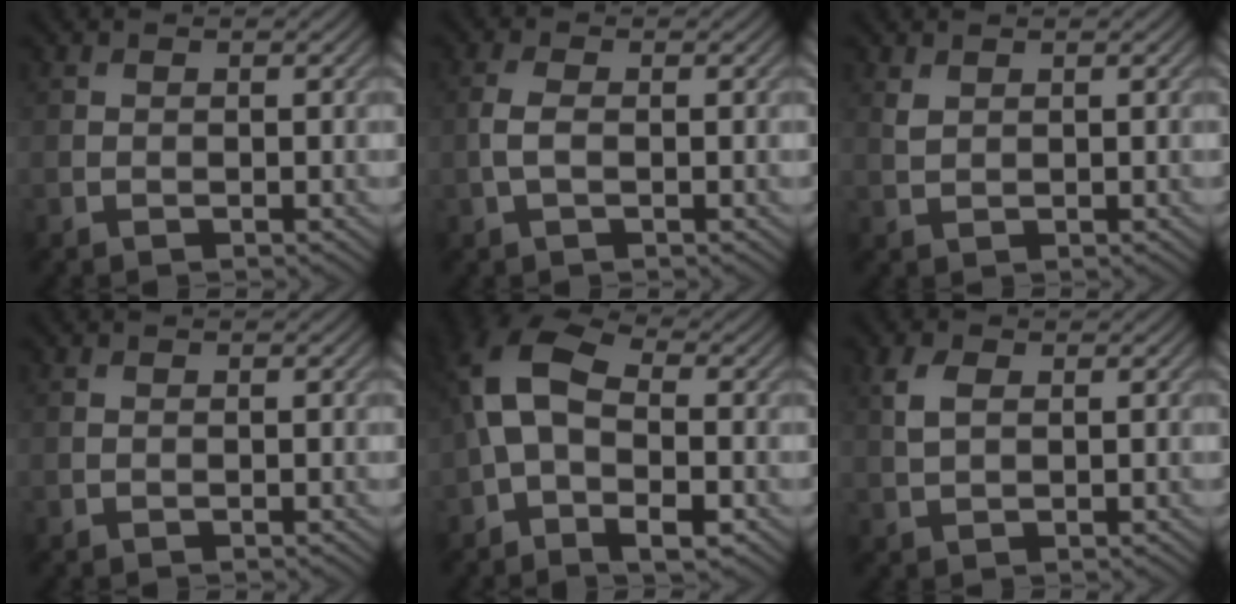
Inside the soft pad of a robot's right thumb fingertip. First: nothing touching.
{"total": 2.3, "force": [-0.3, 1.1, 2.0], "torque": [-0.053, 0.002, -0.010]}
{"total": 1.2, "force": [0.8, 0.6, 0.6], "torque": [-0.021, -0.001, 0.020]}
{"total": 0.0}
{"total": 12.2, "force": [-1.0, 7.1, 9.8], "torque": [-0.226, 0.004, -0.025]}
{"total": 2.9, "force": [1.0, 1.7, 2.2], "torque": [-0.057, 0.002, 0.022]}